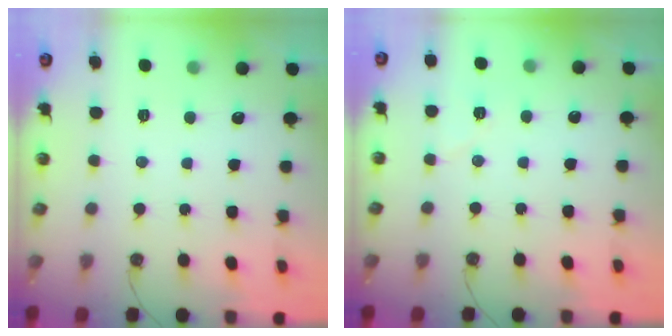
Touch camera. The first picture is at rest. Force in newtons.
{"total": 5.8, "press": 5.2, "slide": 2.5}